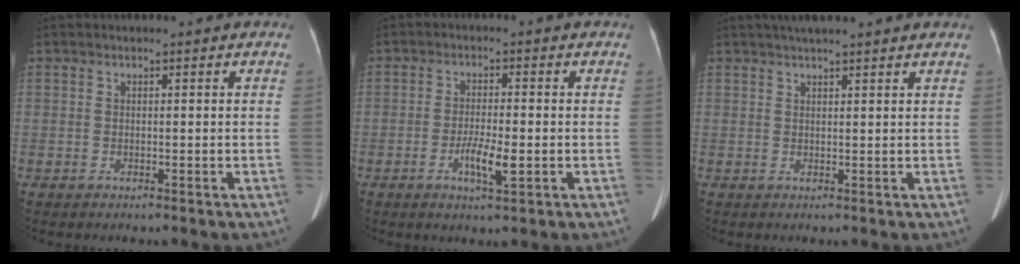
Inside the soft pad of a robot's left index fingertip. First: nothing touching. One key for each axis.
{"total": 4.6, "fx": -1.4, "fy": 0.9, "fz": 4.3, "tx": -0.081, "ty": -0.004, "tz": -0.023}
{"total": 7.7, "fx": 6.5, "fy": 0.3, "fz": 4.0, "tx": -0.059, "ty": 0.035, "tz": 0.086}